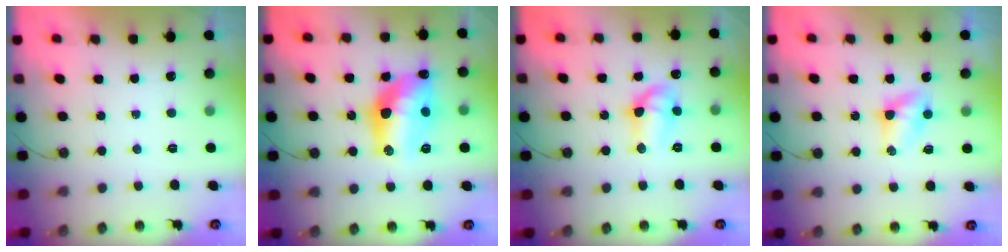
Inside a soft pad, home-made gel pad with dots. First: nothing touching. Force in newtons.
{"total": 15.0, "press": 14.9, "slide": 0.8}
{"total": 9.7, "press": 9.7, "slide": 1.1}
{"total": 4.0, "press": 4.0, "slide": 0.4}